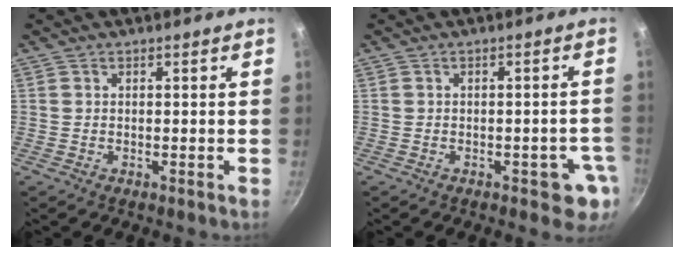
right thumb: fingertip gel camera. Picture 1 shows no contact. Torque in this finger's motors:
{"motor_torque": [0.05, 0.52, -0.14, 0.04, 0.15]}